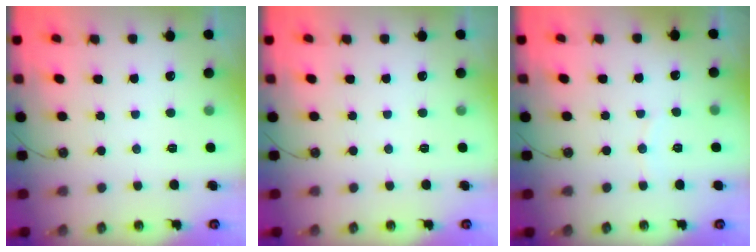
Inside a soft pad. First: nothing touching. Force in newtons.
{"total": 0.0}
{"total": 3.0, "press": 3.0, "slide": 0.2}